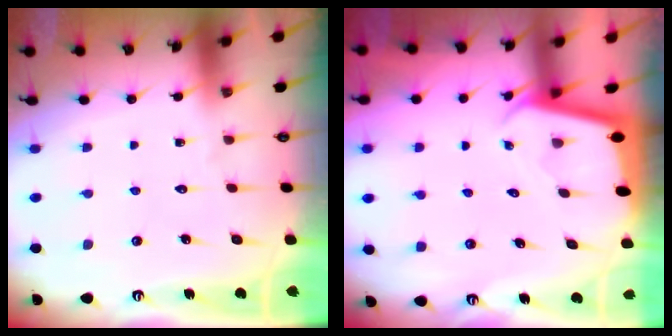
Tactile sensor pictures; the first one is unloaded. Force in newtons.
{"total": 1.9, "press": 1.9, "slide": 0.0}